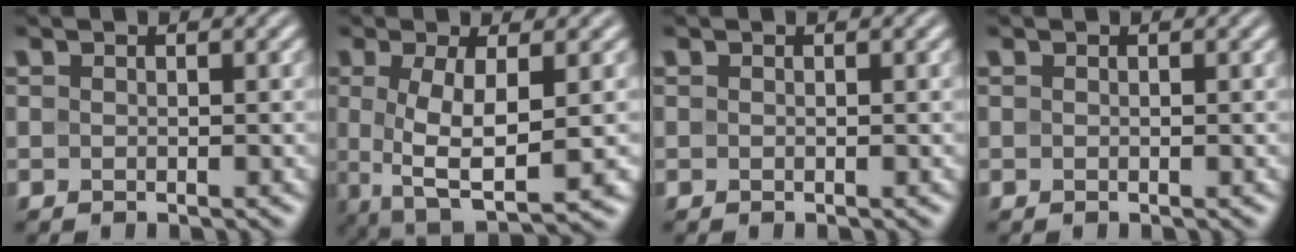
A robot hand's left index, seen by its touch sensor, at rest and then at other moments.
{"total": 6.6, "force": [-0.3, 2.0, 6.3], "torque": [-0.119, -0.007, -0.002]}
{"total": 0.0}
{"total": 0.0}